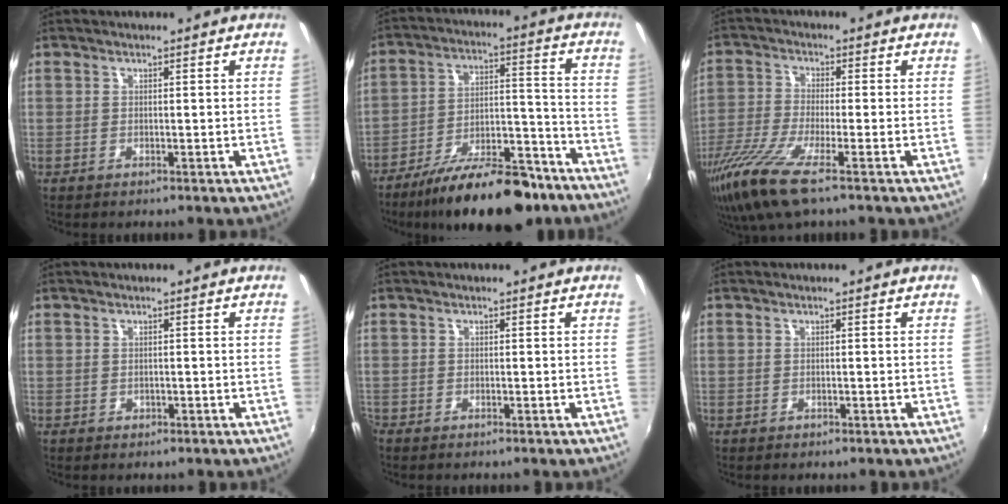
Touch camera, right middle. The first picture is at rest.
{"total": 20.4, "force": [-15.3, 7.0, 11.5], "torque": [-0.192, -0.005, -0.227]}
{"total": 11.5, "force": [-7.4, 1.3, 8.7], "torque": [-0.199, -0.039, -0.145]}
{"total": 0.8, "force": [-0.4, 0.7, 0.2], "torque": [-0.003, -0.001, -0.003]}
{"total": 0.8, "force": [-0.8, 0.2, 0.1], "torque": [-0.005, -0.005, -0.018]}
{"total": 0.5, "force": [-0.4, 0.3, 0.2], "torque": [-0.005, -0.002, -0.006]}